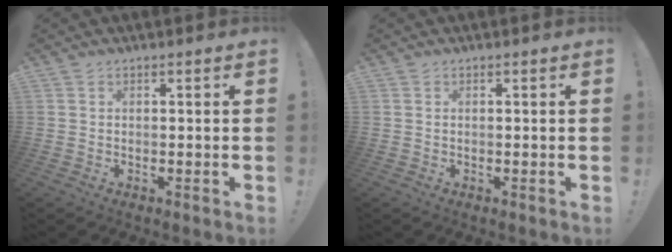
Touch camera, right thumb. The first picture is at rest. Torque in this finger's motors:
{"motor_torque": [-0.39, -0.36, -0.13, 0.10, -0.02]}